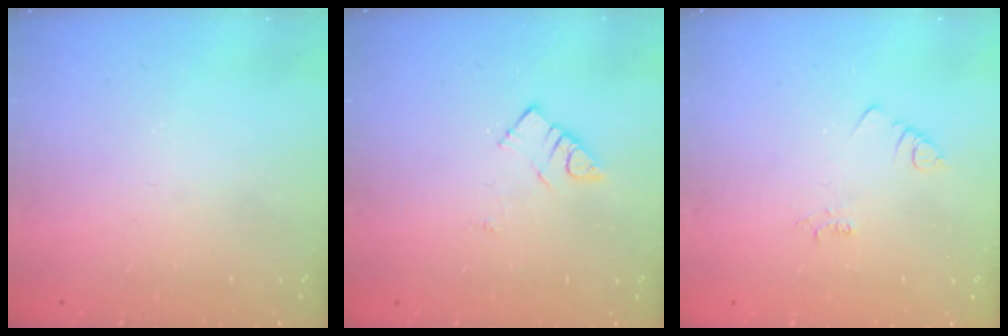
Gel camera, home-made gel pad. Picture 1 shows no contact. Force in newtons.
{"total": 4.3, "press": 4.3, "slide": 0.5}
{"total": 1.9, "press": 1.9, "slide": 0.3}